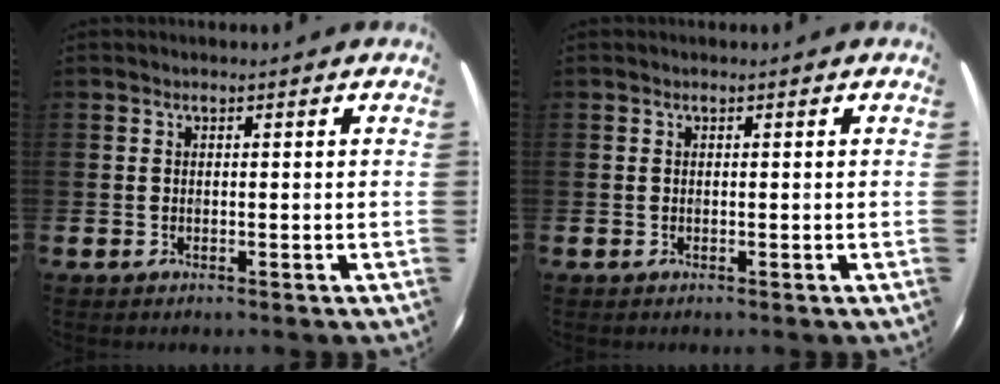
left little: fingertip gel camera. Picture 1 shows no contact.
{"total": 0.0}